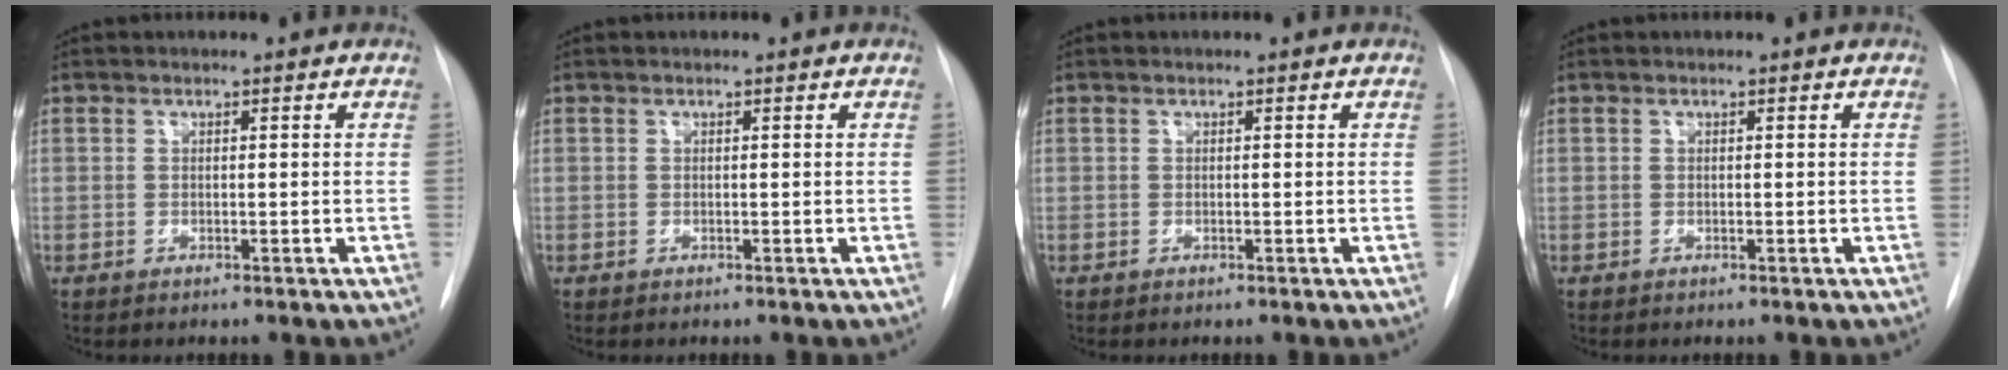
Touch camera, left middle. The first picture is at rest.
{"total": 0.0}
{"total": 0.0}
{"total": 0.0}